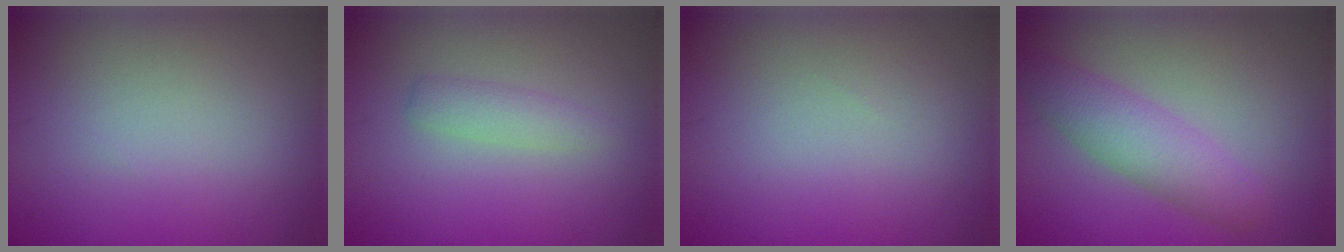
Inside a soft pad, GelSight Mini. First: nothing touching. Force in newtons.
{"total": 1.7, "press": 1.7, "slide": 0.1}
{"total": 0.0}
{"total": 4.0, "press": 4.0, "slide": 0.0}